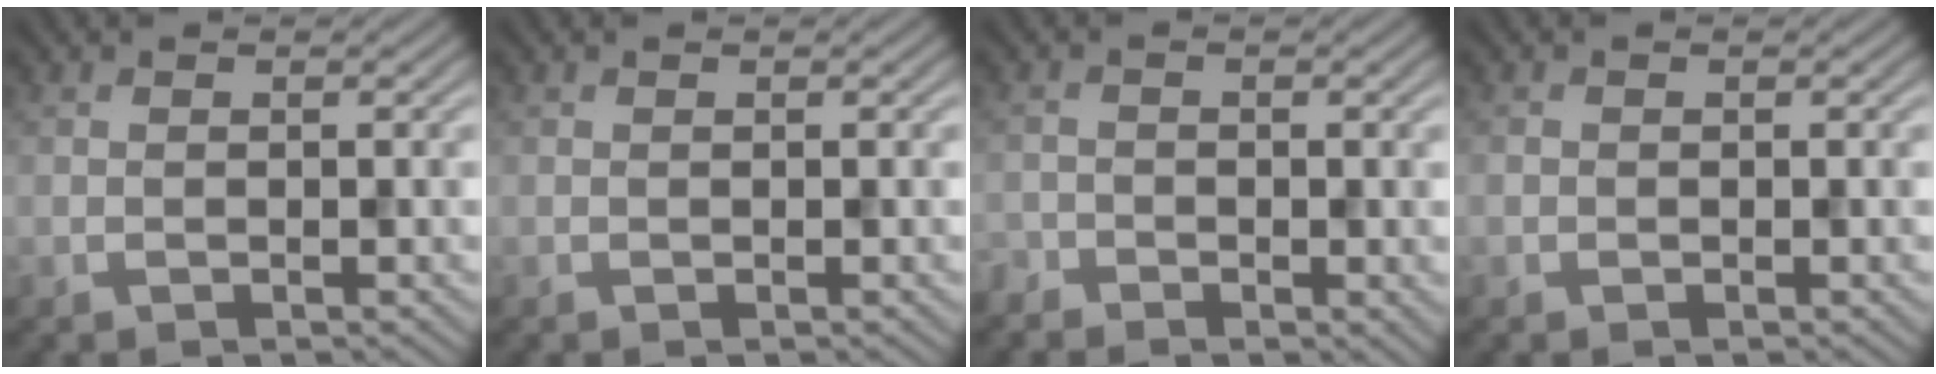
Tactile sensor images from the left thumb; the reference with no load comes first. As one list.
[{"total": 0.0}, {"total": 2.0, "force": [-1.4, 1.1, 0.7], "torque": [-0.017, -0.005, -0.033]}, {"total": 0.6, "force": [-0.2, 0.5, 0.2], "torque": [-0.003, -0.004, -0.005]}]